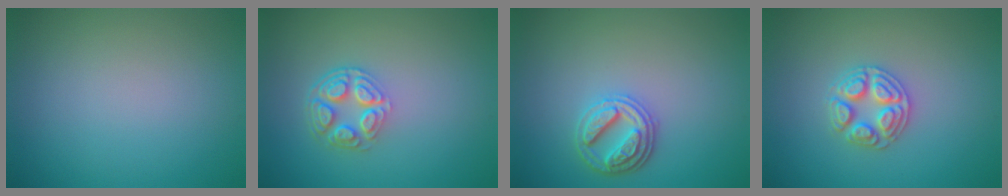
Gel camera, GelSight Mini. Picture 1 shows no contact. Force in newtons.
{"total": 4.1, "press": 3.1, "slide": 2.7}
{"total": 3.3, "press": 3.1, "slide": 1.3}
{"total": 3.0, "press": 2.9, "slide": 0.4}